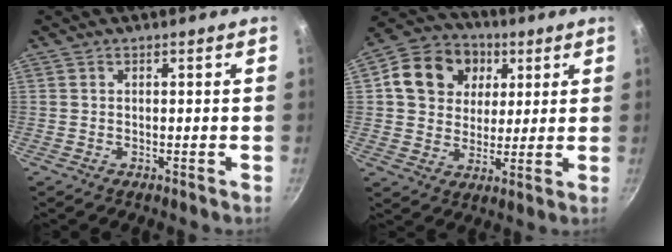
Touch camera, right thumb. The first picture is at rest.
{"total": 14.8, "force": [4.3, 12.4, 6.9], "torque": [-0.100, 0.010, 0.064]}